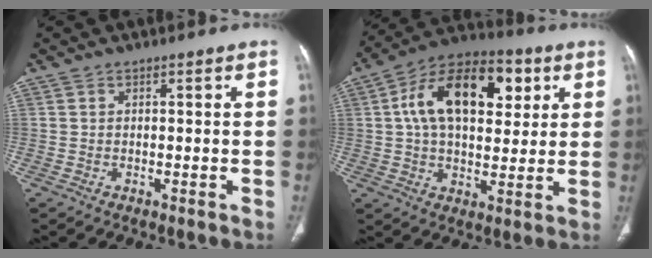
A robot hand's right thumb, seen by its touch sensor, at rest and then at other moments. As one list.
[{"total": 19.8, "force": [5.5, 11.5, 15.1], "torque": [-0.214, 0.010, 0.079]}]